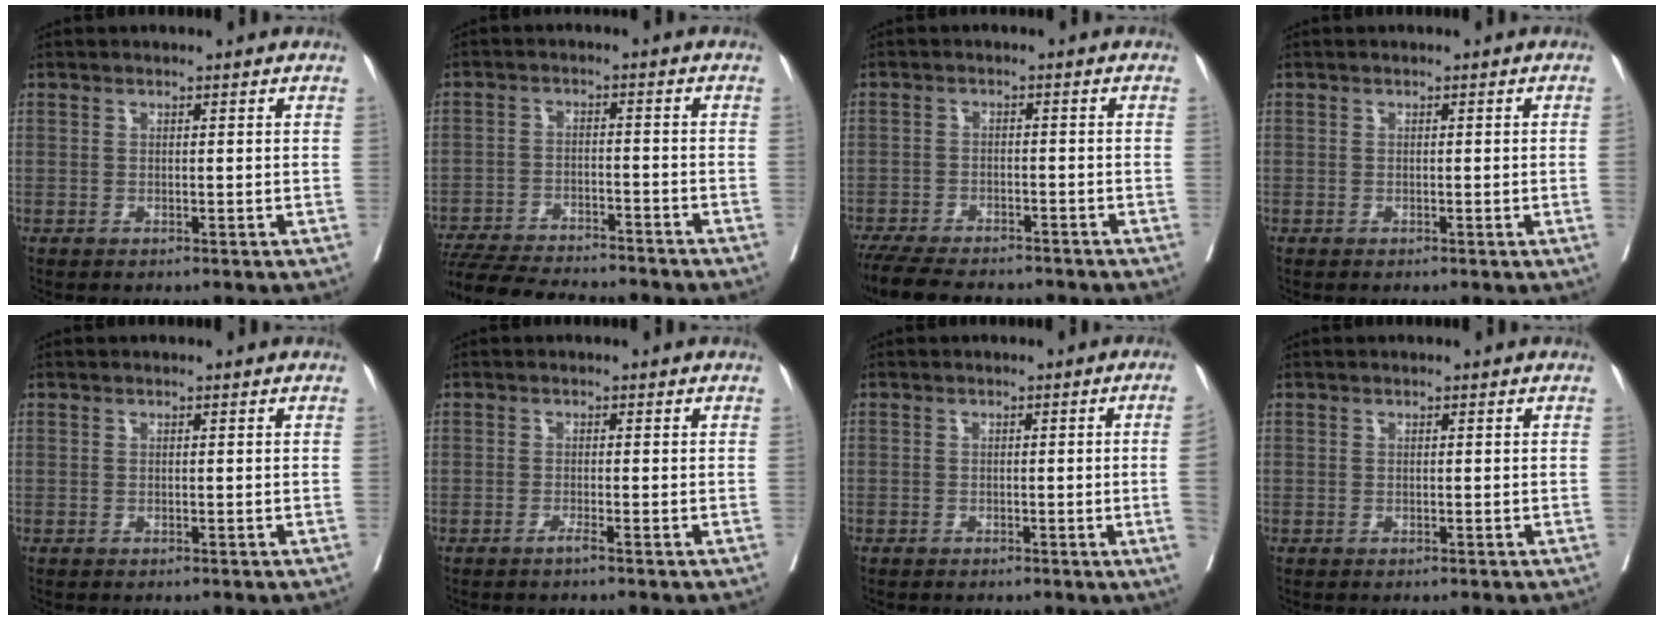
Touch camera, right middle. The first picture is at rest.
{"total": 16.0, "force": [-14.6, 1.9, 6.2], "torque": [-0.113, -0.022, -0.216]}
{"total": 13.2, "force": [-11.5, 3.1, 5.6], "torque": [-0.112, -0.018, -0.168]}
{"total": 0.7, "force": [-0.1, -0.2, 0.6], "torque": [-0.008, 0.000, 0.001]}
{"total": 0.0}
{"total": 1.0, "force": [-0.7, -0.4, 0.6], "torque": [-0.014, -0.002, -0.014]}
{"total": 3.5, "force": [-0.6, -1.4, 3.2], "torque": [-0.039, -0.006, -0.009]}
{"total": 0.0}